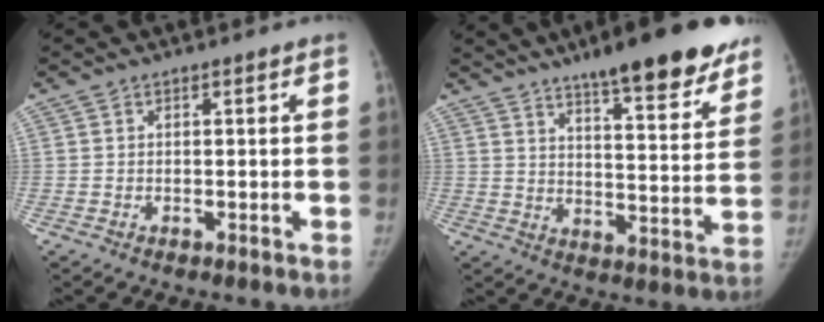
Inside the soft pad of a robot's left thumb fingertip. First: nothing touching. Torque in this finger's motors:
{"motor_torque": [0.51, 0.38, 1.50, -1.27, 0.02]}